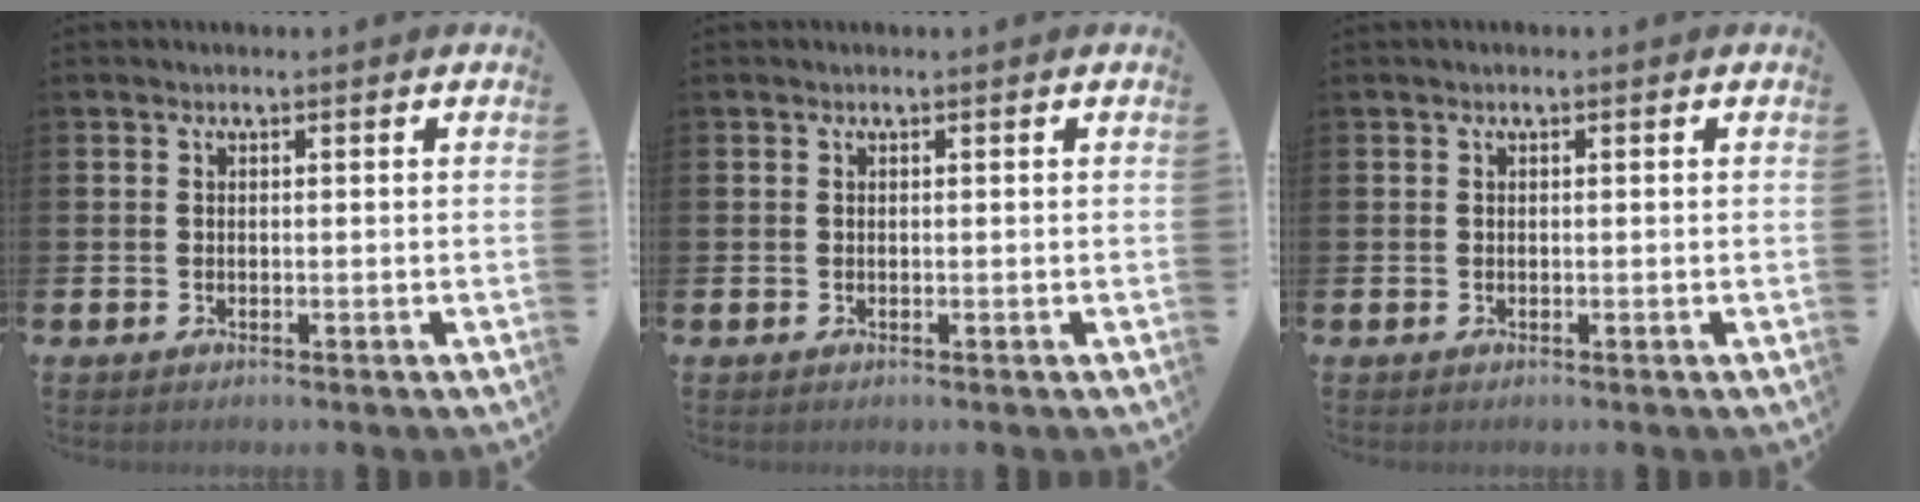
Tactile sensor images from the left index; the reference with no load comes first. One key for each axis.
{"total": 0.0}
{"total": 0.0}